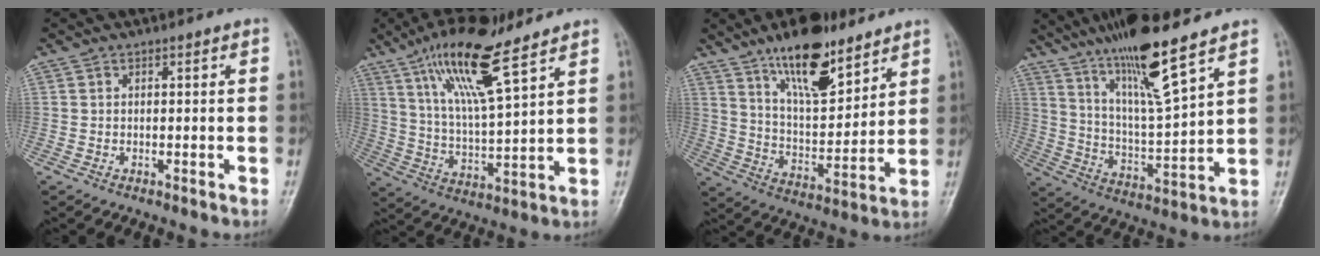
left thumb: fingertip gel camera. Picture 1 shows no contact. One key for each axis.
{"total": 15.7, "fx": 9.8, "fy": 3.8, "fz": 11.7, "tx": -0.204, "ty": -0.040, "tz": 0.186}
{"total": 16.1, "fx": 10.9, "fy": 6.2, "fz": 10.1, "tx": -0.132, "ty": -0.066, "tz": 0.192}
{"total": 16.0, "fx": 11.0, "fy": 1.8, "fz": 11.5, "tx": -0.201, "ty": -0.058, "tz": 0.203}